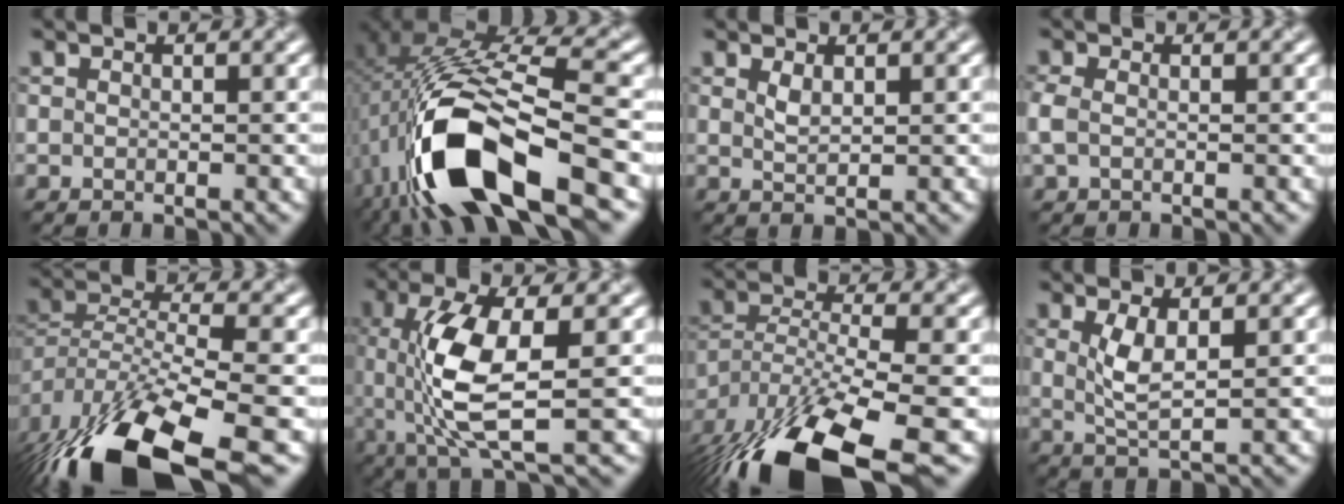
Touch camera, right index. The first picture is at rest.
{"total": 14.9, "force": [-6.0, 5.5, 12.4], "torque": [-0.254, -0.006, -0.100]}
{"total": 1.2, "force": [0.6, 0.3, 1.0], "torque": [-0.026, -0.003, 0.013]}
{"total": 1.4, "force": [-0.2, 0.9, 1.1], "torque": [-0.031, 0.000, -0.006]}
{"total": 13.6, "force": [-8.4, 4.8, 9.6], "torque": [-0.198, -0.016, -0.138]}
{"total": 7.9, "force": [-0.2, 2.5, 7.5], "torque": [-0.159, -0.006, 0.001]}
{"total": 14.9, "force": [-10.0, 4.7, 10.0], "torque": [-0.228, -0.033, -0.164]}
{"total": 3.0, "force": [0.6, 0.7, 2.9], "torque": [-0.065, -0.005, 0.014]}